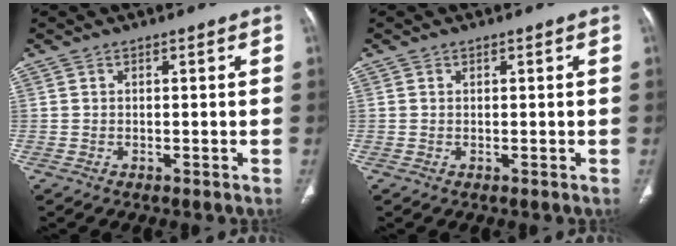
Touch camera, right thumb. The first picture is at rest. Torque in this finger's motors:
{"motor_torque": [-0.09, -0.24, -0.33, -0.04, 0.04]}